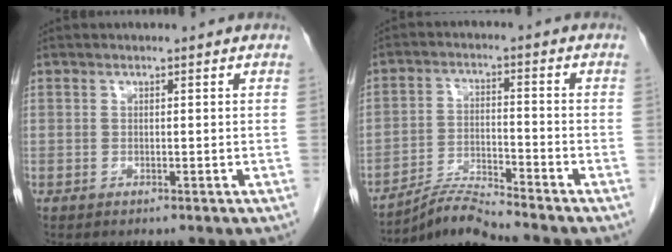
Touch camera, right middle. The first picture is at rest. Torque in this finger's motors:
{"motor_torque": [-0.26, -0.23, -0.15, -0.02]}